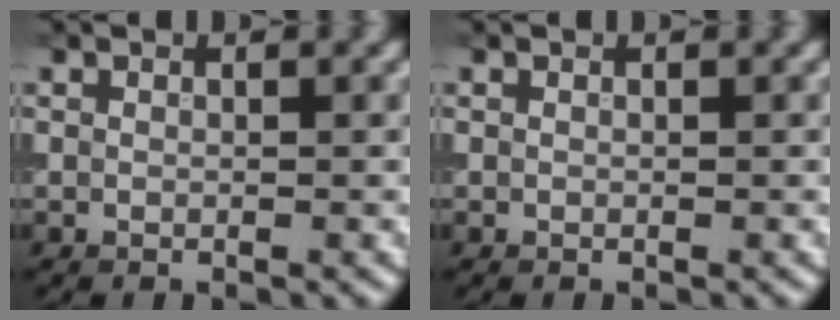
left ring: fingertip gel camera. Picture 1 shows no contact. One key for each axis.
{"total": 0.0}